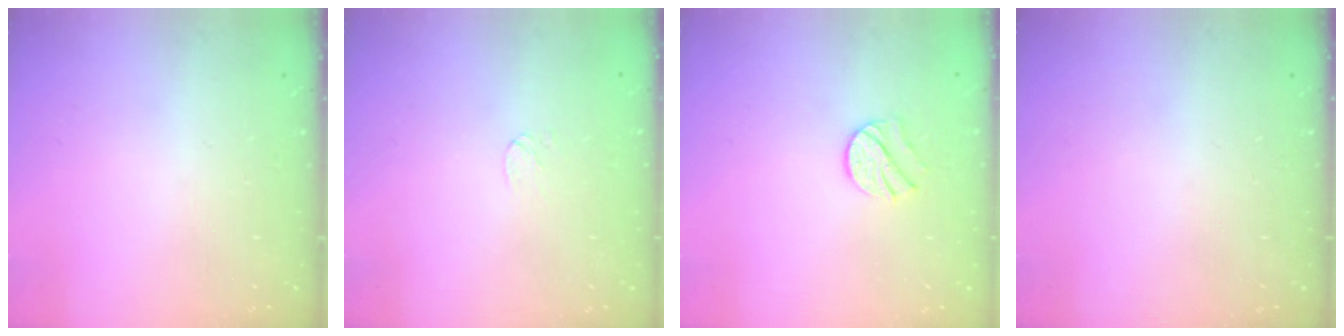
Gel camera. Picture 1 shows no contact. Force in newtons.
{"total": 3.1, "press": 3.1, "slide": 0.3}
{"total": 8.1, "press": 8.1, "slide": 0.1}
{"total": 0.0}